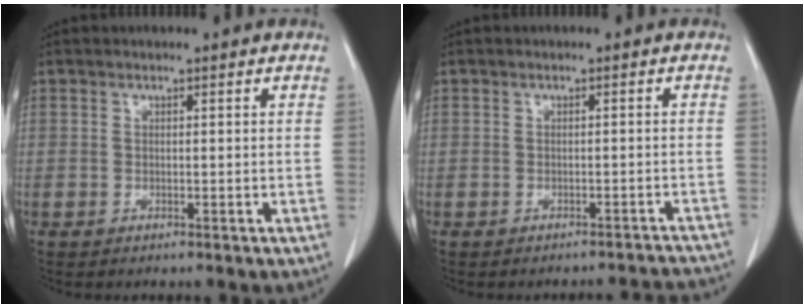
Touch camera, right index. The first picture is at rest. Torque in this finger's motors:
{"motor_torque": [-1.27, -0.66, -0.34, -0.13]}